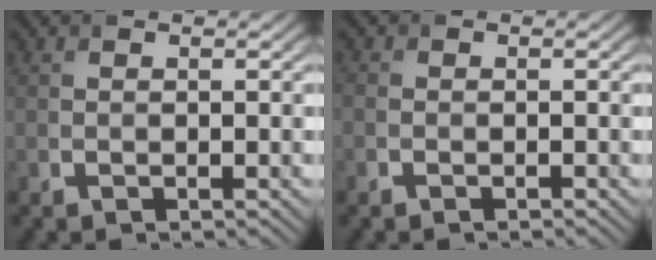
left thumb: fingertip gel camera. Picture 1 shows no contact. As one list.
[{"total": 1.2, "force": [-0.7, 0.8, 0.5], "torque": [-0.014, -0.003, -0.014]}]